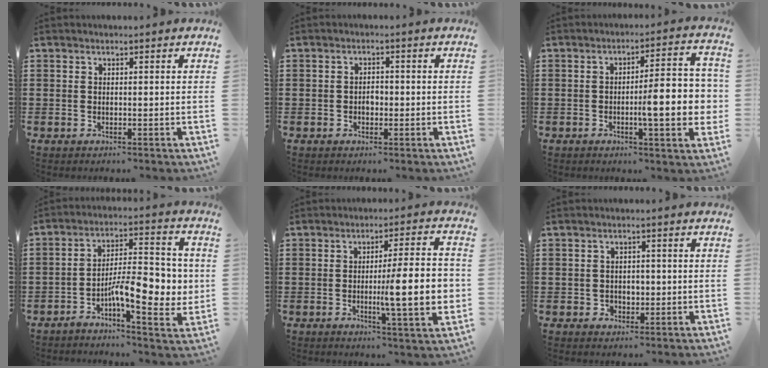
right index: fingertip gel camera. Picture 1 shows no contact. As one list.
[{"total": 1.5, "force": [-0.4, 0.9, 1.1], "torque": [-0.023, 0.000, -0.008]}, {"total": 9.9, "force": [-1.5, 2.2, 9.5], "torque": [-0.135, -0.005, -0.029]}, {"total": 10.0, "force": [-2.4, 3.8, 9.0], "torque": [-0.141, -0.004, -0.042]}, {"total": 12.3, "force": [-1.4, 1.9, 12.1], "torque": [-0.177, -0.009, -0.027]}, {"total": 1.9, "force": [-0.3, 1.8, 0.6], "torque": [-0.018, 0.006, -0.011]}]